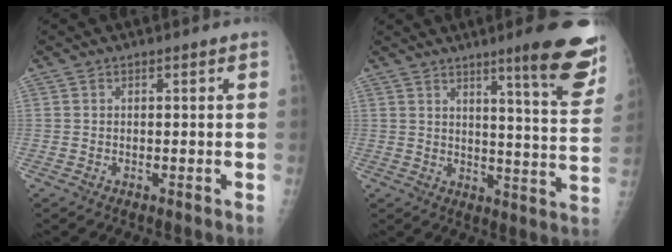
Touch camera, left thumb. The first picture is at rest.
{"total": 15.1, "force": [9.7, 1.6, 11.5], "torque": [-0.122, -0.061, 0.124]}